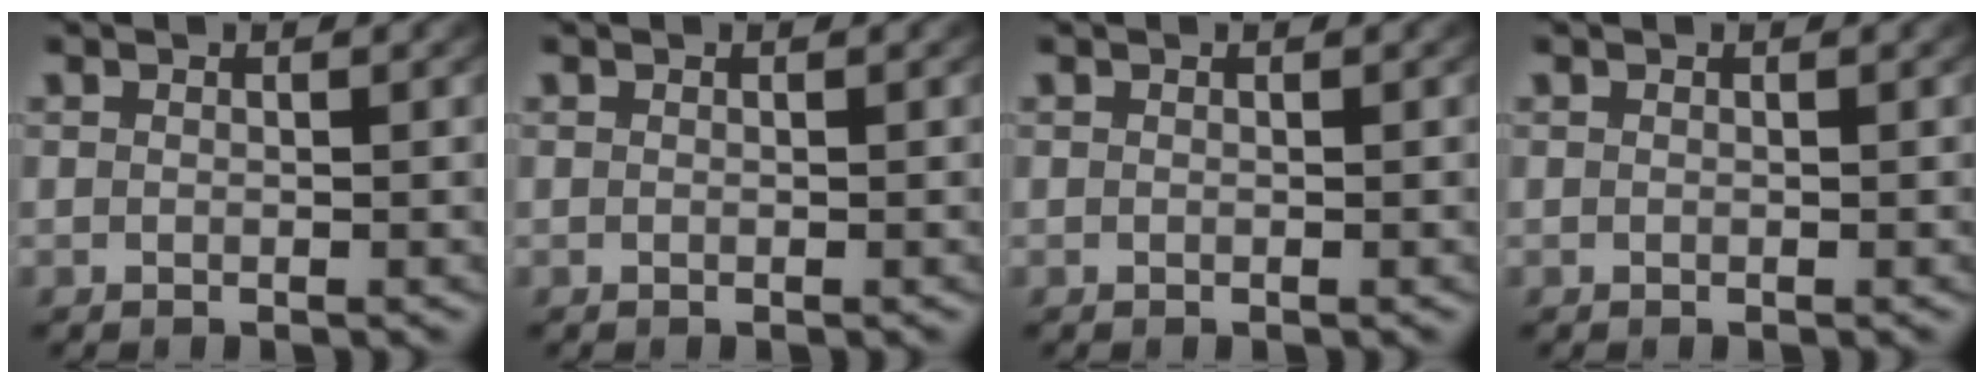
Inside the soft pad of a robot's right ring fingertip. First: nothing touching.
{"total": 0.0}
{"total": 0.0}
{"total": 0.0}